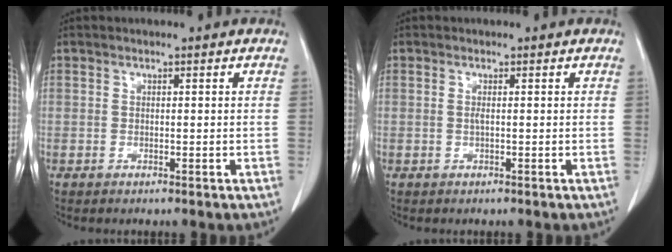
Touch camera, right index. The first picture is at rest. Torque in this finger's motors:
{"motor_torque": [0.14, -0.11, 0.01, 0.01]}